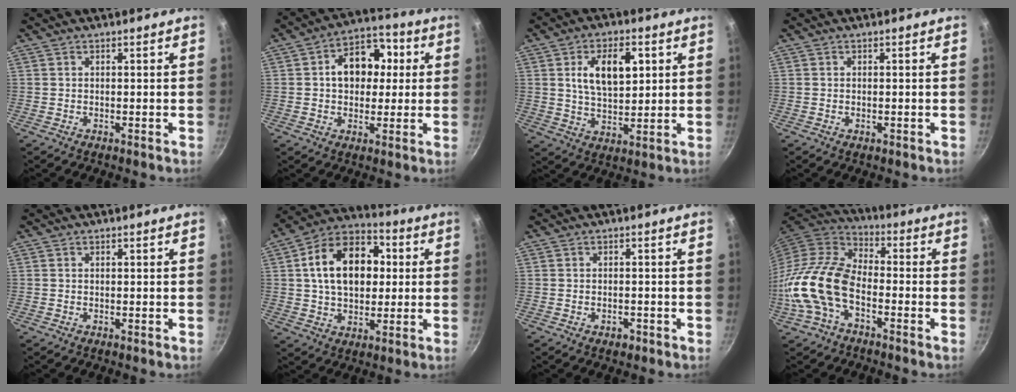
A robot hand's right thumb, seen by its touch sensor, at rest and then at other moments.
{"total": 12.1, "force": [1.8, 9.0, 7.9], "torque": [-0.071, 0.020, 0.011]}
{"total": 11.2, "force": [3.1, 6.2, 8.8], "torque": [-0.128, -0.010, 0.052]}
{"total": 0.6, "force": [-0.1, 0.3, 0.4], "torque": [-0.006, 0.001, -0.003]}
{"total": 0.0}
{"total": 17.8, "force": [2.7, 12.2, 12.7], "torque": [-0.172, 0.024, 0.030]}
{"total": 1.8, "force": [-1.0, 1.1, 1.0], "torque": [-0.014, 0.006, -0.012]}
{"total": 15.3, "force": [-4.8, 8.9, 11.5], "torque": [-0.211, 0.045, -0.109]}